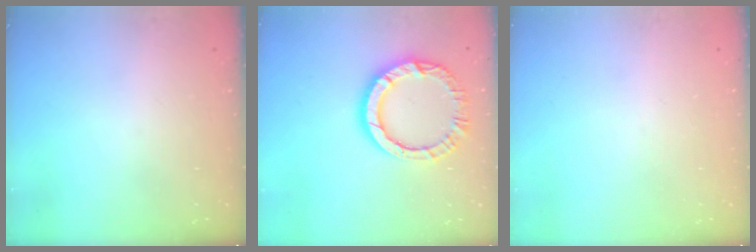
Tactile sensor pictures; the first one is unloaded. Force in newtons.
{"total": 11.7, "press": 11.7, "slide": 1.2}
{"total": 0.0}